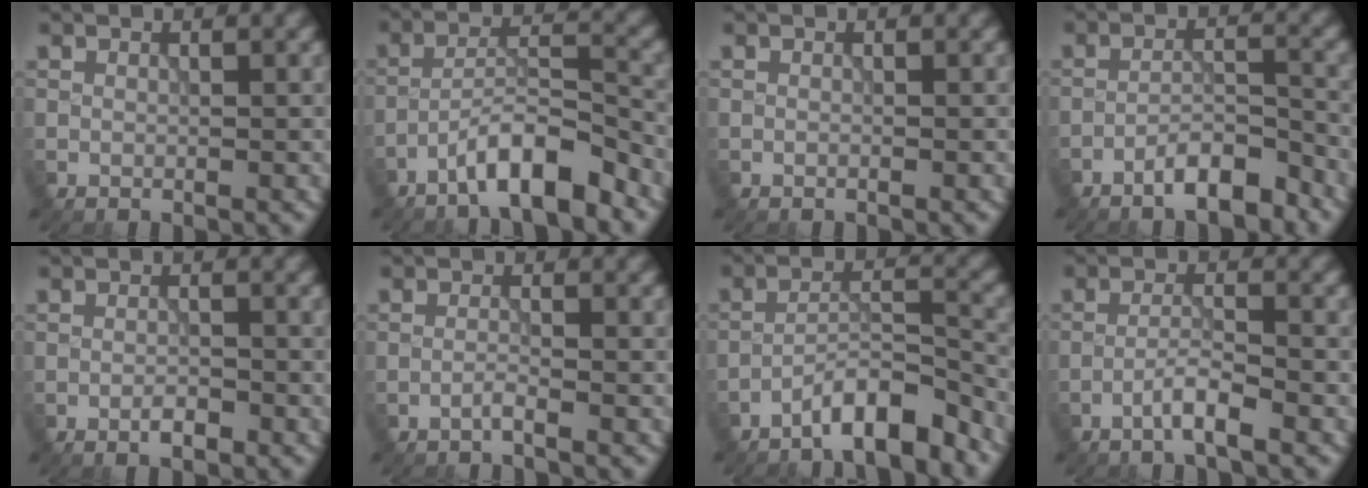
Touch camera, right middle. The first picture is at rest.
{"total": 6.0, "force": [-4.3, 1.1, 4.0], "torque": [-0.065, 0.010, -0.079]}
{"total": 0.0}
{"total": 4.7, "force": [-3.6, 1.0, 2.8], "torque": [-0.044, 0.010, -0.064]}
{"total": 1.5, "force": [-0.9, 0.4, 1.1], "torque": [-0.019, 0.001, -0.018]}
{"total": 1.0, "force": [-0.7, 0.0, 0.6], "torque": [-0.009, 0.006, -0.020]}
{"total": 5.7, "force": [-4.6, 1.0, 3.1], "torque": [-0.047, 0.010, -0.082]}
{"total": 2.6, "force": [-1.6, 0.1, 2.0], "torque": [-0.036, 0.009, -0.039]}